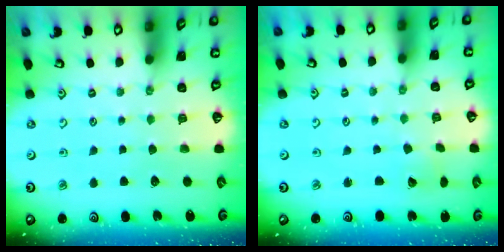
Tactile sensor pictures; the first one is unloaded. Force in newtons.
{"total": 2.5, "press": 2.4, "slide": 0.3}